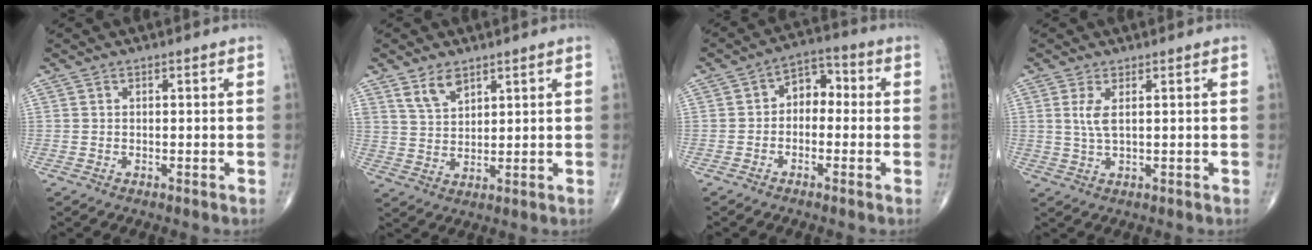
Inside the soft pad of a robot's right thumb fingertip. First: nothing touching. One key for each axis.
{"total": 5.0, "fx": 3.4, "fy": 2.6, "fz": 2.6, "tx": -0.036, "ty": -0.022, "tz": 0.071}
{"total": 6.1, "fx": -0.4, "fy": 4.4, "fz": 4.3, "tx": -0.035, "ty": 0.031, "tz": -0.024}
{"total": 3.3, "fx": 0.9, "fy": 1.0, "fz": 3.1, "tx": -0.073, "ty": -0.005, "tz": 0.025}